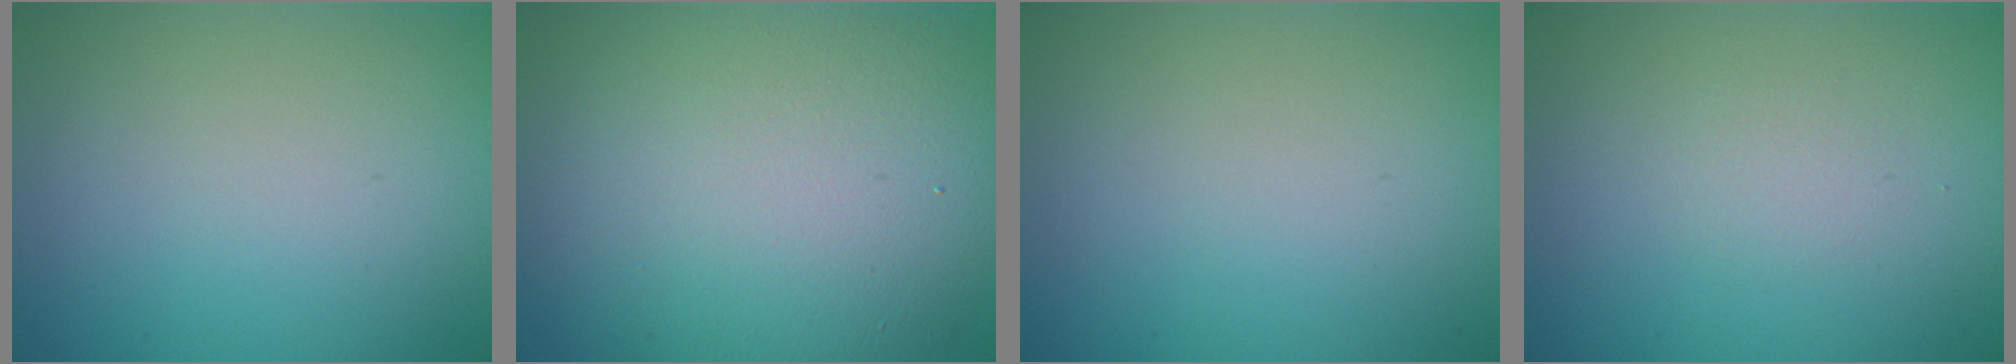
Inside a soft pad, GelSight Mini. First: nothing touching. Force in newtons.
{"total": 12.0, "press": 12.0, "slide": 1.1}
{"total": 0.0}
{"total": 0.9, "press": 0.9, "slide": 0.1}